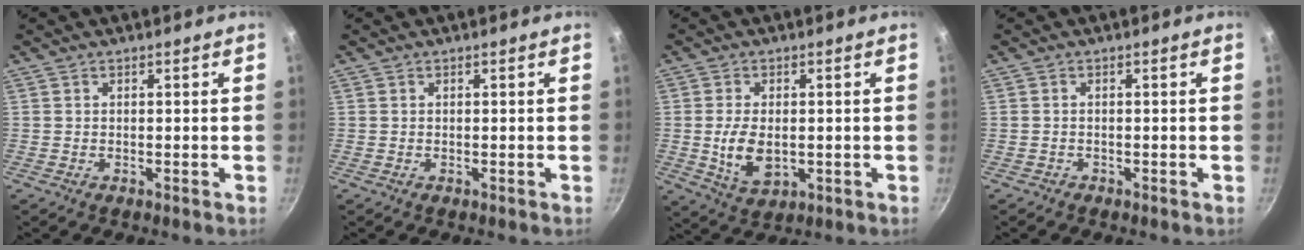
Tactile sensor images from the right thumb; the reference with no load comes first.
{"total": 0.0}
{"total": 7.6, "force": [-0.5, 4.5, 6.1], "torque": [-0.113, -0.008, 0.001]}
{"total": 0.6, "force": [-0.5, 0.4, 0.0], "torque": [-0.002, 0.008, -0.007]}